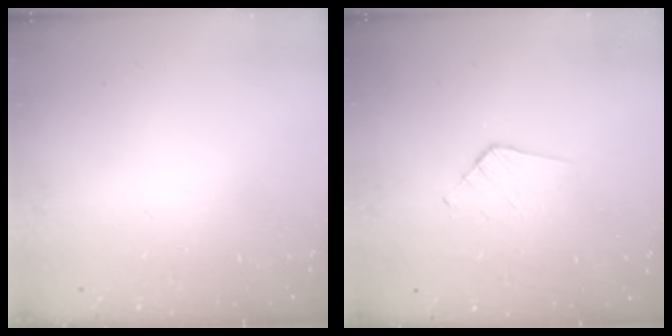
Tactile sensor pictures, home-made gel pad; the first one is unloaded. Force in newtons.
{"total": 3.9, "press": 3.9, "slide": 0.3}